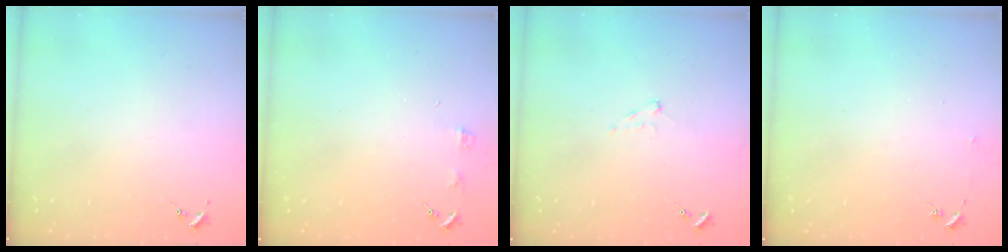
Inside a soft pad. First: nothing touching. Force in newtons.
{"total": 3.9, "press": 3.8, "slide": 0.5}
{"total": 6.0, "press": 6.0, "slide": 0.6}
{"total": 2.5, "press": 2.5, "slide": 0.2}